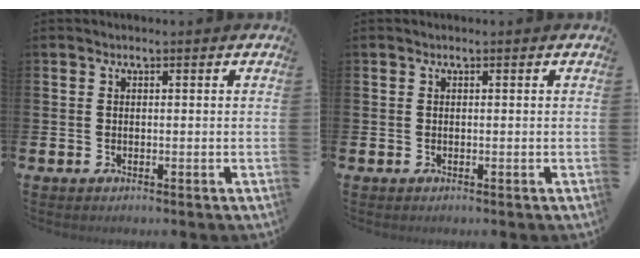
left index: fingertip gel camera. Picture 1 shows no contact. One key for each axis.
{"total": 0.0}